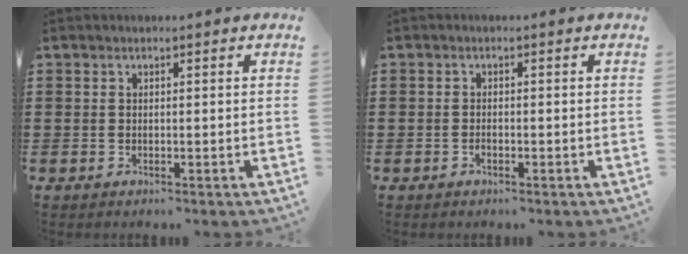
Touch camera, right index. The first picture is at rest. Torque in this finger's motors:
{"motor_torque": [-0.76, 1.37, 0.04, -0.01]}